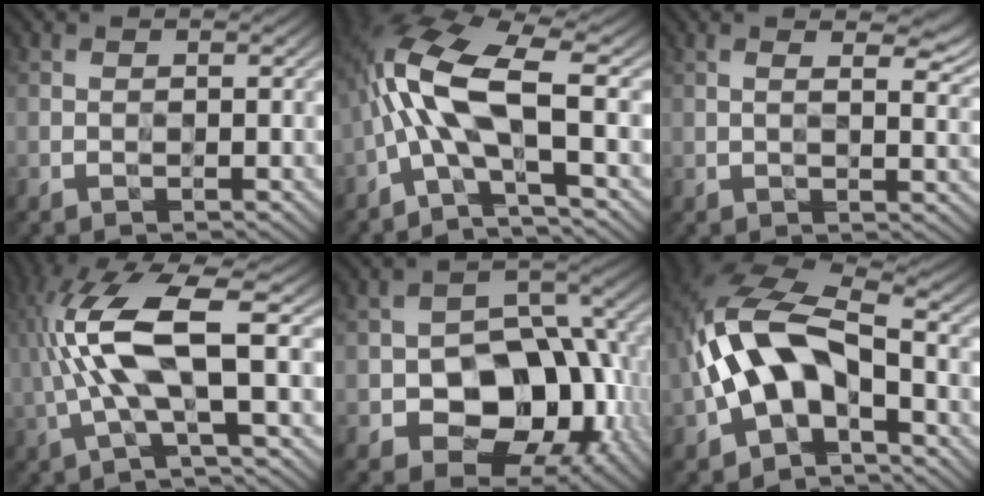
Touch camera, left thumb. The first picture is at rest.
{"total": 10.4, "force": [-0.7, 3.5, 9.8], "torque": [-0.201, 0.008, -0.029]}
{"total": 4.1, "force": [1.7, 1.2, 3.5], "torque": [-0.058, -0.003, 0.027]}
{"total": 10.5, "force": [1.3, 2.8, 10.0], "torque": [-0.225, 0.014, 0.025]}
{"total": 13.2, "force": [-3.3, 9.3, 8.8], "torque": [-0.117, -0.016, -0.061]}
{"total": 11.9, "force": [-1.5, 6.8, 9.7], "torque": [-0.200, 0.010, -0.038]}